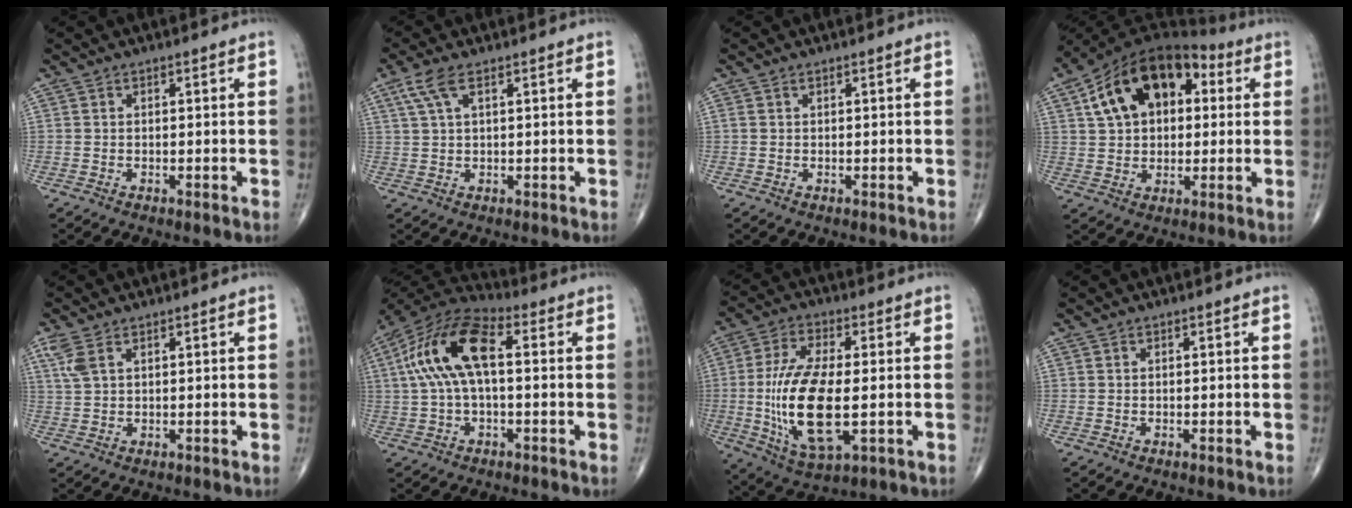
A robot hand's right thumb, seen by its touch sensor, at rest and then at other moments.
{"total": 4.4, "force": [2.2, 1.7, 3.5], "torque": [-0.086, 0.010, 0.049]}
{"total": 0.5, "force": [0.3, 0.2, 0.4], "torque": [-0.011, 0.008, 0.008]}
{"total": 18.5, "force": [5.1, 11.7, 13.4], "torque": [-0.199, 0.023, 0.074]}
{"total": 3.7, "force": [1.9, 1.8, 2.7], "torque": [-0.070, 0.008, 0.049]}
{"total": 15.0, "force": [2.0, 6.9, 13.1], "torque": [-0.269, 0.043, 0.030]}
{"total": 17.1, "force": [-1.7, 6.9, 15.5], "torque": [-0.315, -0.009, -0.022]}
{"total": 0.0}